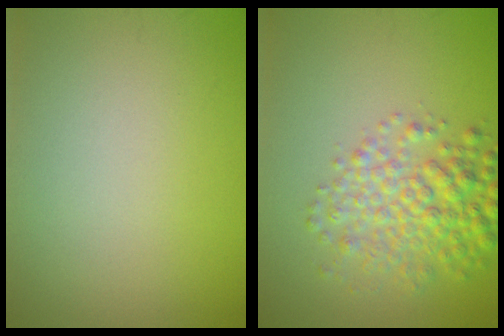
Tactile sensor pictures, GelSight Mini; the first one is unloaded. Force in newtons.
{"total": 4.9, "press": 4.9, "slide": 0.1}